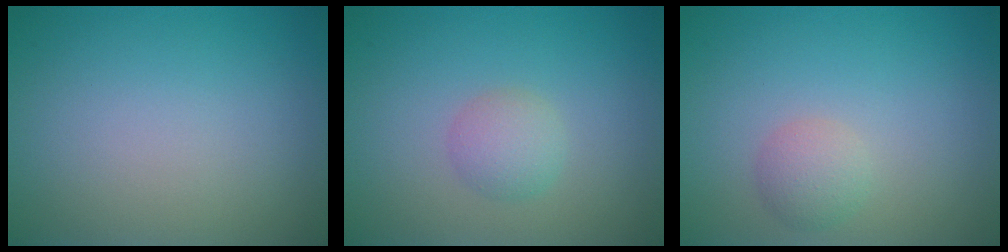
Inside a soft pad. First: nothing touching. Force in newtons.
{"total": 2.0, "press": 2.0, "slide": 0.0}
{"total": 1.8, "press": 1.8, "slide": 0.1}